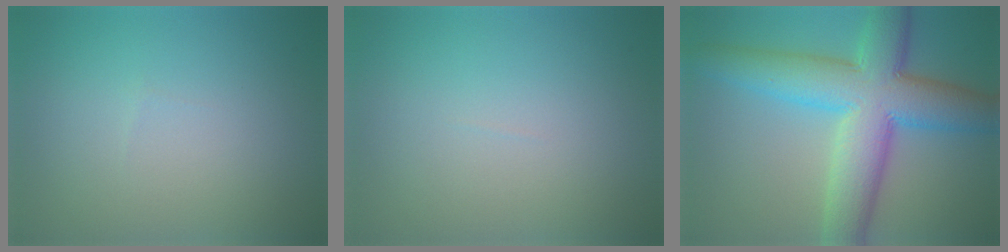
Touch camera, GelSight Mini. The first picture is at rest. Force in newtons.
{"total": 0.0}
{"total": 10.8, "press": 10.8, "slide": 0.1}